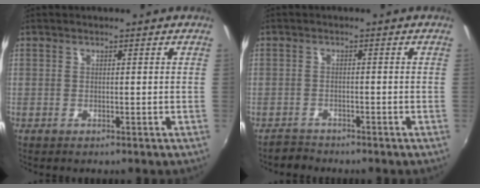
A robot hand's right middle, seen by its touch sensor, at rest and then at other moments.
{"total": 2.5, "force": [-2.2, 1.1, -0.4], "torque": [-0.003, 0.004, -0.041]}